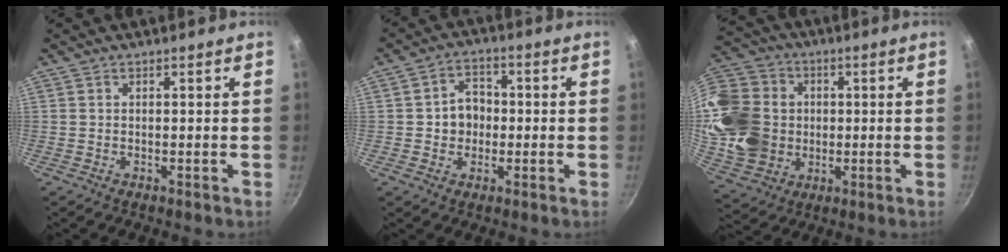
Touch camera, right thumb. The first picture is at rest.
{"total": 6.6, "force": [-0.4, 5.6, 3.4], "torque": [-0.015, 0.013, -0.012]}
{"total": 20.6, "force": [1.2, 17.4, 11.0], "torque": [-0.207, 0.015, 0.035]}